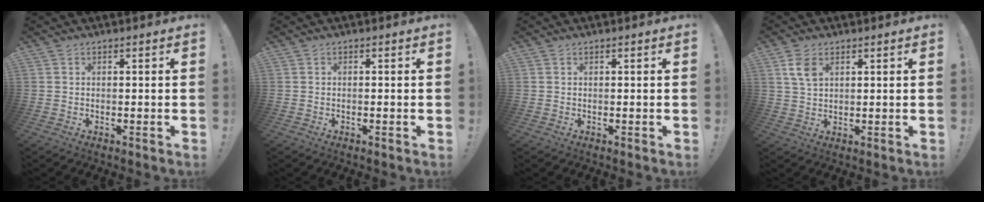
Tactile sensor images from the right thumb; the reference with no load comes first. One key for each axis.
{"total": 0.0}
{"total": 0.0}
{"total": 5.4, "fx": 2.5, "fy": 3.4, "fz": 3.4, "tx": -0.062, "ty": -0.004, "tz": 0.050}